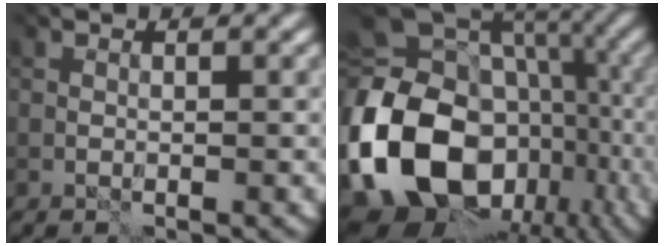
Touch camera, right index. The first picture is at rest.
{"total": 20.5, "force": [-5.7, 15.7, 11.9], "torque": [-0.246, -0.017, -0.089]}